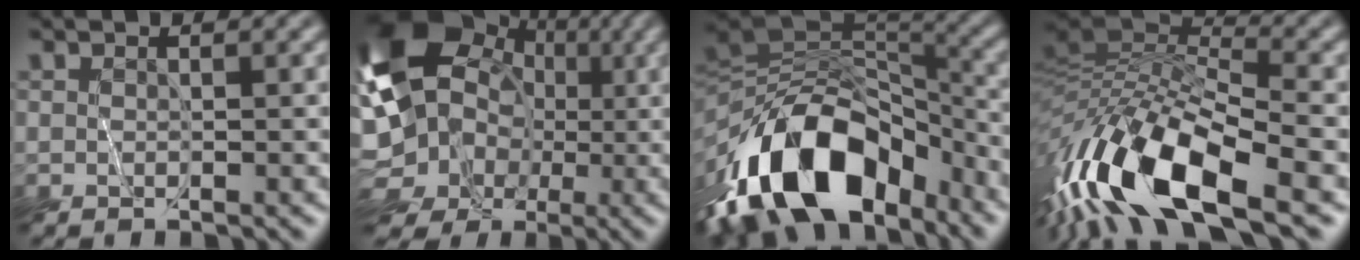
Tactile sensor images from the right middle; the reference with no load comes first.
{"total": 14.6, "force": [-1.4, 12.4, 7.6], "torque": [-0.152, 0.015, -0.050]}
{"total": 14.1, "force": [-8.0, 7.9, 8.5], "torque": [-0.163, 0.014, -0.137]}
{"total": 12.9, "force": [-6.3, 4.6, 10.3], "torque": [-0.197, 0.010, -0.123]}